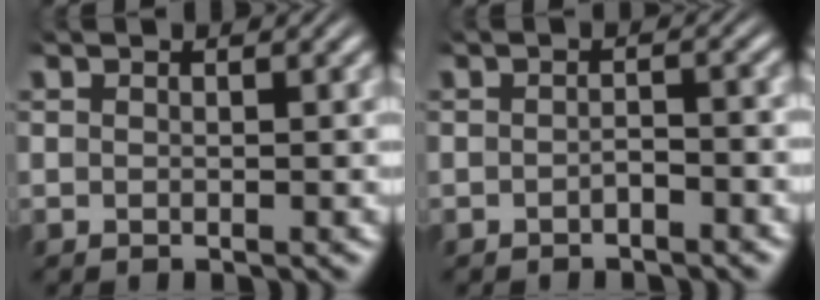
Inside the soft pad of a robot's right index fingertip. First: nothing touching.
{"total": 1.2, "force": [-1.1, 0.1, 0.5], "torque": [-0.006, -0.003, -0.018]}